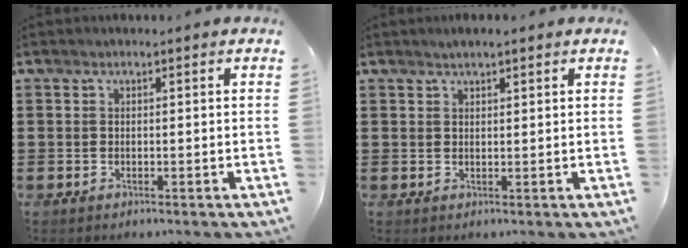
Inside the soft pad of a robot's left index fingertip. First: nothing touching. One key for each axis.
{"total": 1.1, "fx": 1.0, "fy": 0.1, "fz": 0.4, "tx": -0.009, "ty": 0.001, "tz": 0.018}